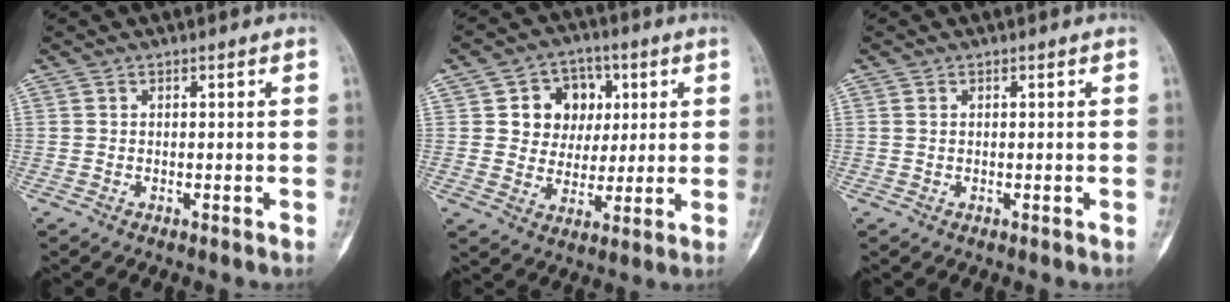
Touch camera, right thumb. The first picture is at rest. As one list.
[{"total": 10.5, "force": [2.8, 9.1, 4.5], "torque": [-0.013, -0.001, 0.045]}, {"total": 0.6, "force": [0.2, 0.4, 0.4], "torque": [-0.013, 0.003, 0.005]}]